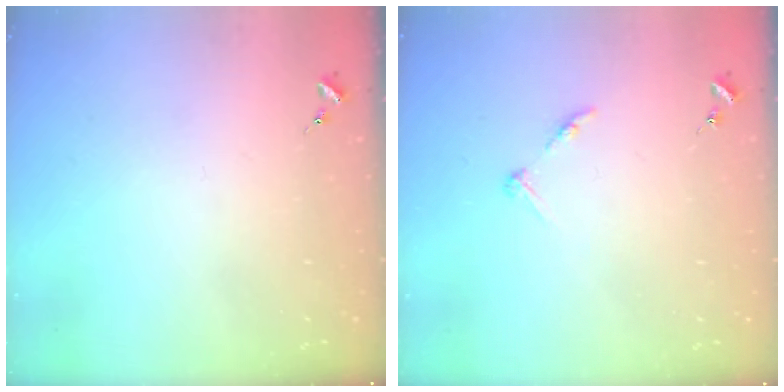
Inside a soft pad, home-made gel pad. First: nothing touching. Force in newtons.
{"total": 5.2, "press": 5.2, "slide": 0.6}